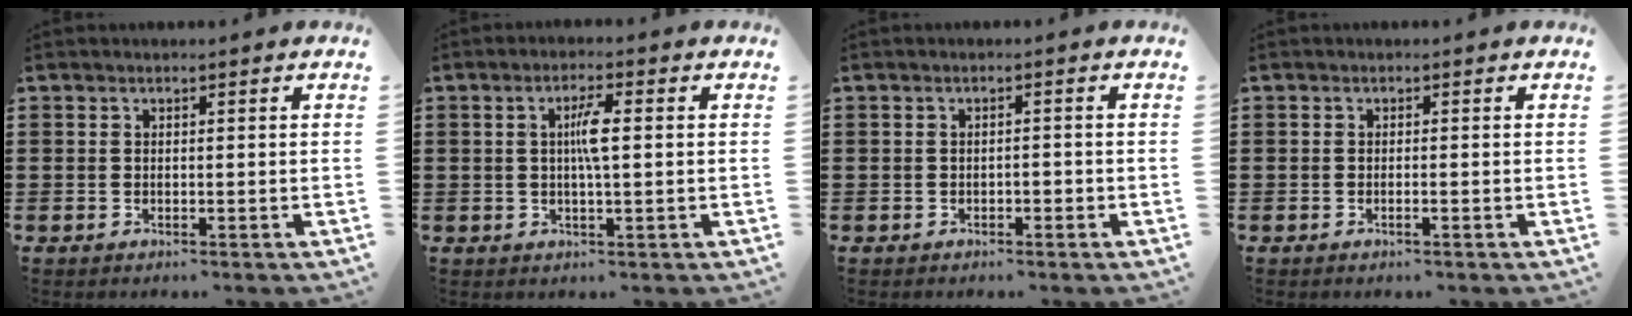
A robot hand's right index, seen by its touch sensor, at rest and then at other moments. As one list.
[{"total": 4.2, "force": [0.3, 0.6, 4.1], "torque": [-0.078, 0.000, 0.003]}, {"total": 1.0, "force": [-0.7, 0.4, 0.5], "torque": [-0.014, -0.004, -0.014]}, {"total": 0.8, "force": [-0.4, -0.1, 0.7], "torque": [-0.011, -0.003, -0.007]}]